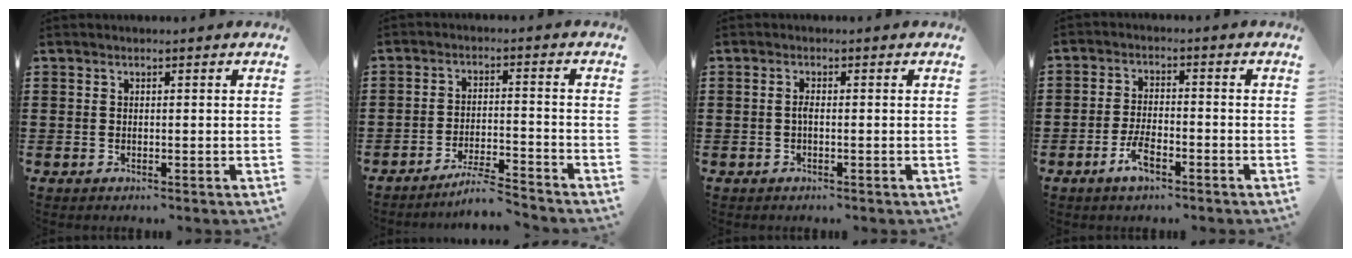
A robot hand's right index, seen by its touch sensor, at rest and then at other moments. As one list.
[{"total": 5.3, "force": [-5.0, -0.1, 1.9], "torque": [-0.047, -0.012, -0.100]}, {"total": 1.3, "force": [-0.4, 0.2, 1.2], "torque": [-0.033, -0.003, -0.009]}, {"total": 4.2, "force": [-2.4, 1.7, 3.0], "torque": [-0.063, 0.003, -0.048]}]